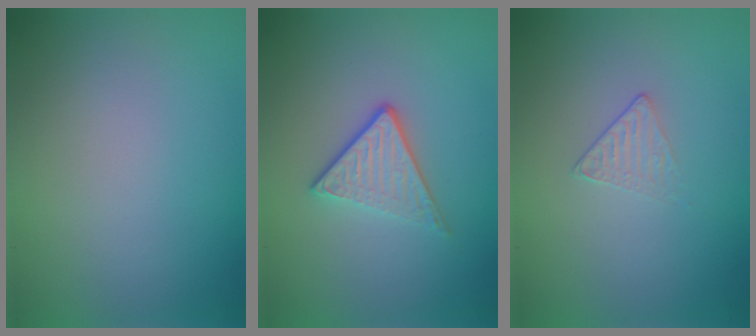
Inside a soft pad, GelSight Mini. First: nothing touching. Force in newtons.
{"total": 3.2, "press": 2.5, "slide": 2.1}
{"total": 1.1, "press": 0.5, "slide": 1.0}